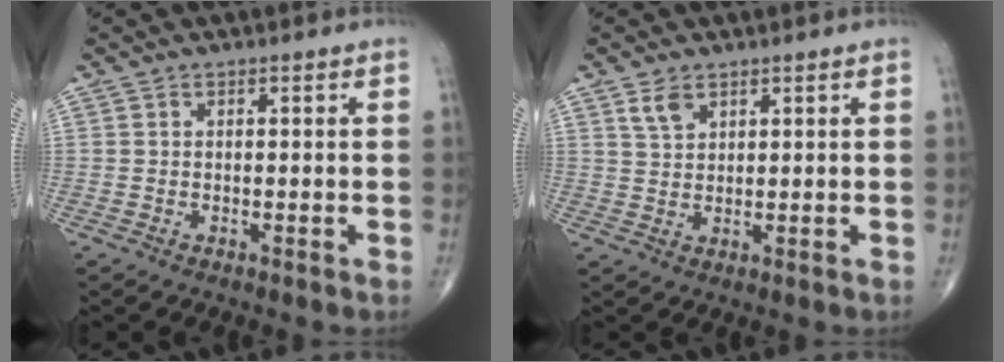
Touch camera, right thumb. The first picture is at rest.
{"total": 3.3, "force": [2.1, 1.9, 1.8], "torque": [-0.029, -0.009, 0.045]}